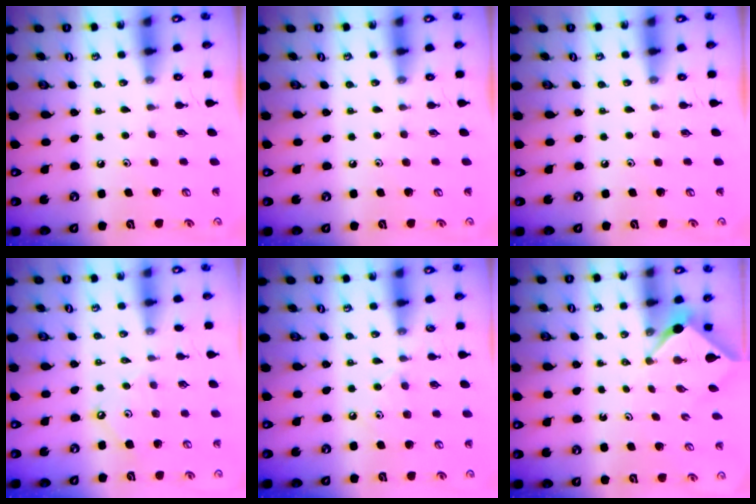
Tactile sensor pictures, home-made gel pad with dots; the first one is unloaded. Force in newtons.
{"total": 0.0}
{"total": 0.0}
{"total": 3.5, "press": 3.5, "slide": 0.3}
{"total": 7.2, "press": 7.1, "slide": 1.0}
{"total": 2.5, "press": 2.5, "slide": 0.3}